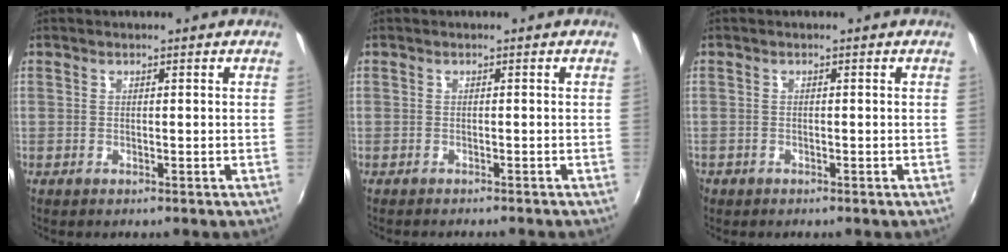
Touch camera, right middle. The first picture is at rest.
{"total": 2.1, "force": [-2.0, 0.2, 0.7], "torque": [-0.022, -0.011, -0.033]}
{"total": 1.5, "force": [-1.1, 1.0, 0.2], "torque": [-0.011, -0.003, -0.020]}